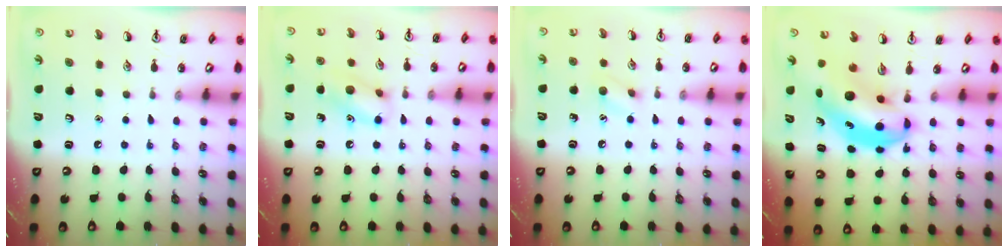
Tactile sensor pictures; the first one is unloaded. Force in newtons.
{"total": 10.2, "press": 10.1, "slide": 0.6}
{"total": 7.0, "press": 6.8, "slide": 1.7}
{"total": 6.8, "press": 6.6, "slide": 1.9}